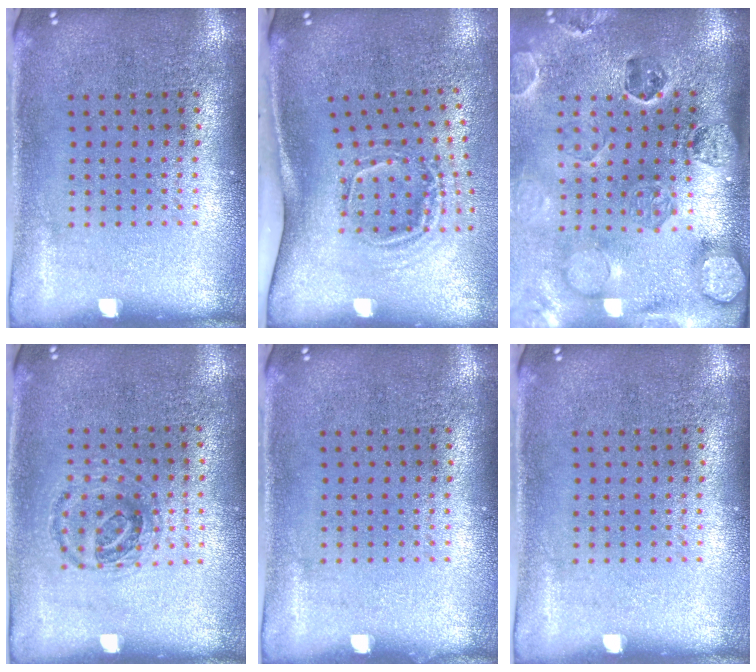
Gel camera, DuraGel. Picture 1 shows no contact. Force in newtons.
{"total": 2.1, "press": 1.3, "slide": 1.6}
{"total": 2.8, "press": 2.7, "slide": 0.7}
{"total": 0.9, "press": 0.9, "slide": 0.2}
{"total": 0.0}
{"total": 0.0}